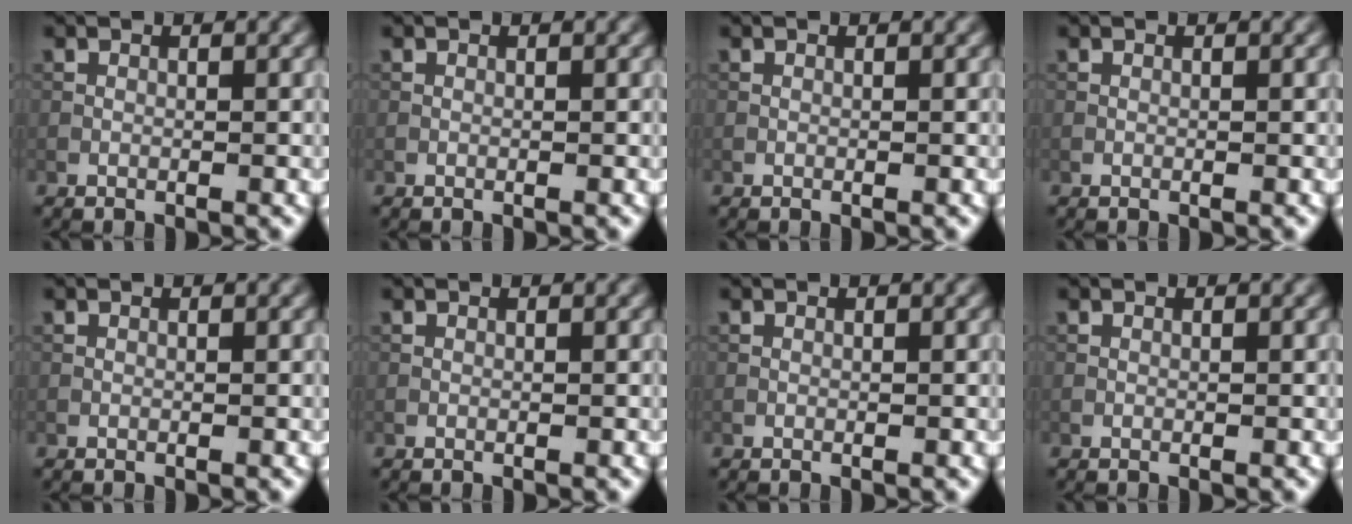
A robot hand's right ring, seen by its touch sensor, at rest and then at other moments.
{"total": 0.0}
{"total": 0.0}
{"total": 0.0}
{"total": 0.0}
{"total": 0.0}
{"total": 0.0}
{"total": 0.0}